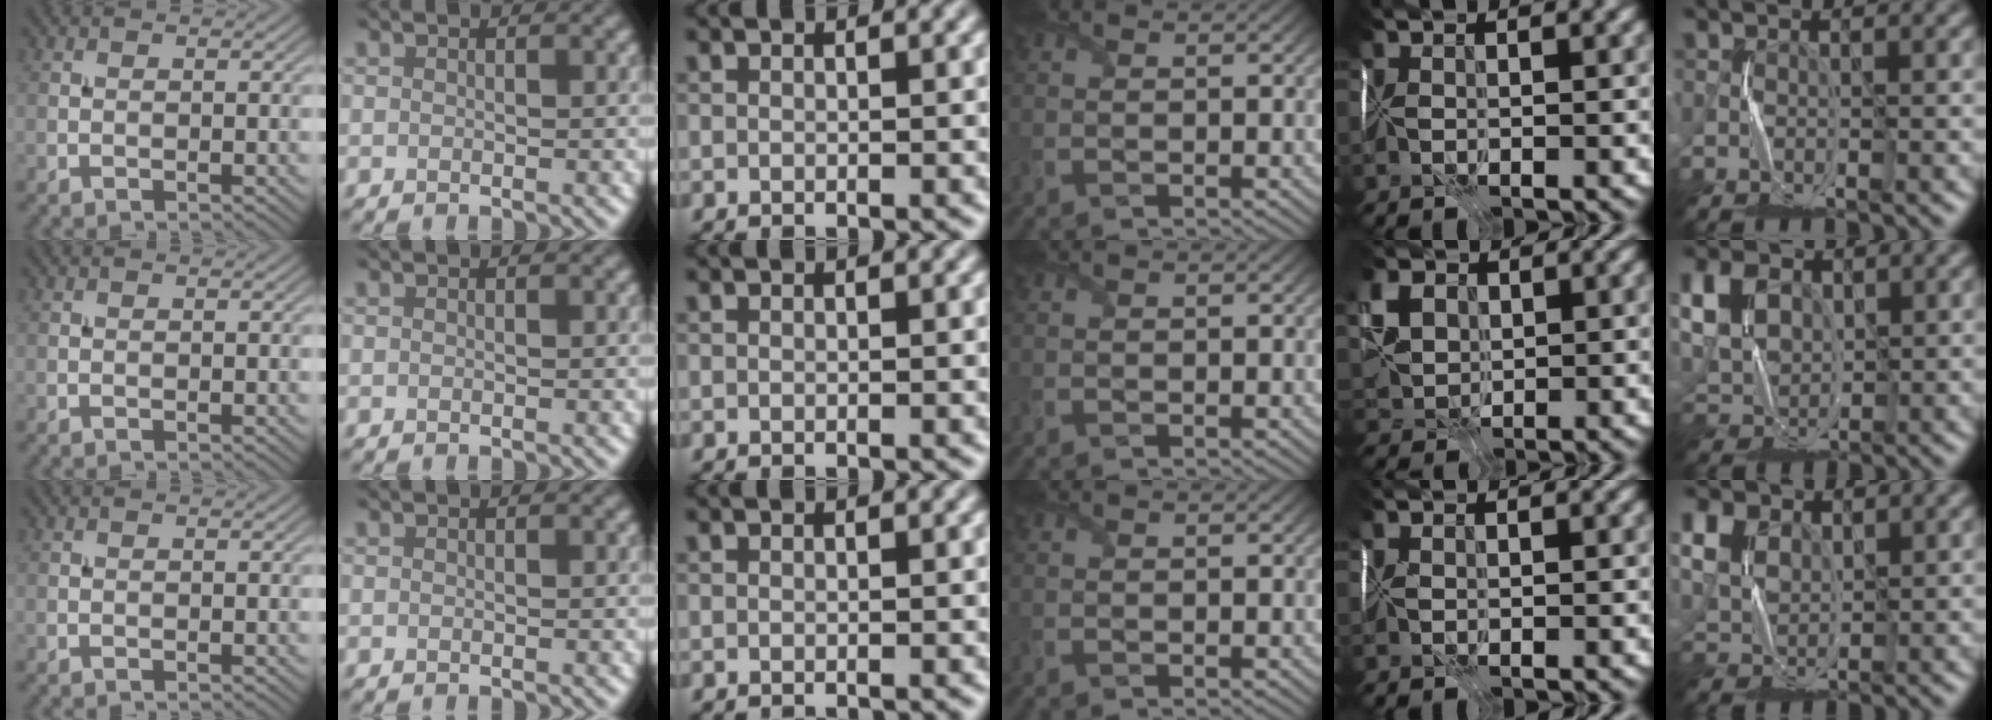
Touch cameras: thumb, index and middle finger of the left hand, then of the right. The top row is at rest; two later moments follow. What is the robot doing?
{"motion": "fold", "object": "shipping label"}